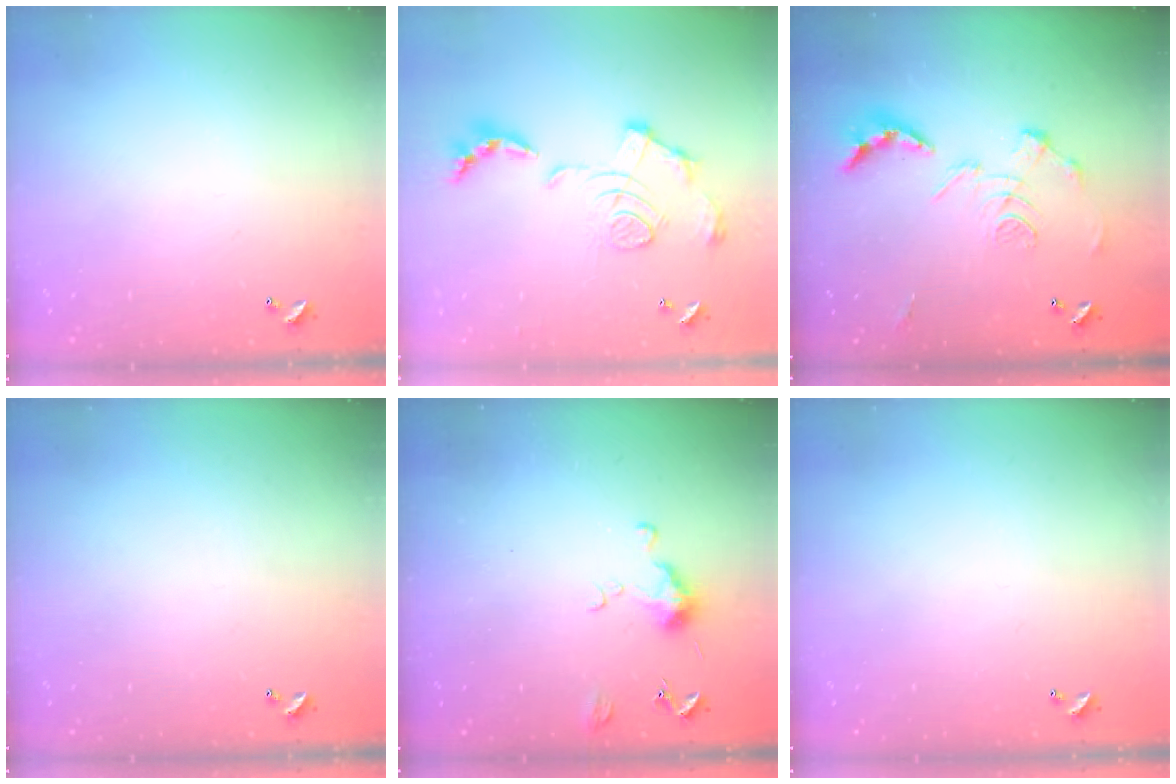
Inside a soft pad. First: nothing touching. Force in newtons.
{"total": 1.7, "press": 1.1, "slide": 1.3}
{"total": 2.9, "press": 2.3, "slide": 1.7}
{"total": 0.0}
{"total": 5.9, "press": 5.8, "slide": 0.9}
{"total": 0.0}